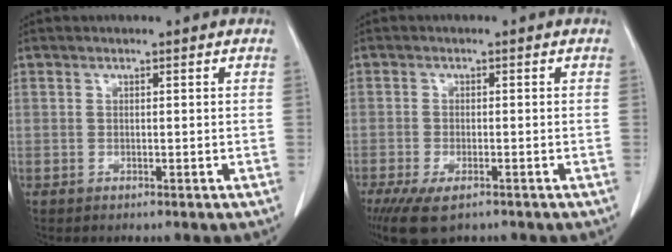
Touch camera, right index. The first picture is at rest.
{"total": 6.9, "force": [-4.8, 2.3, 4.4], "torque": [-0.073, -0.016, -0.077]}